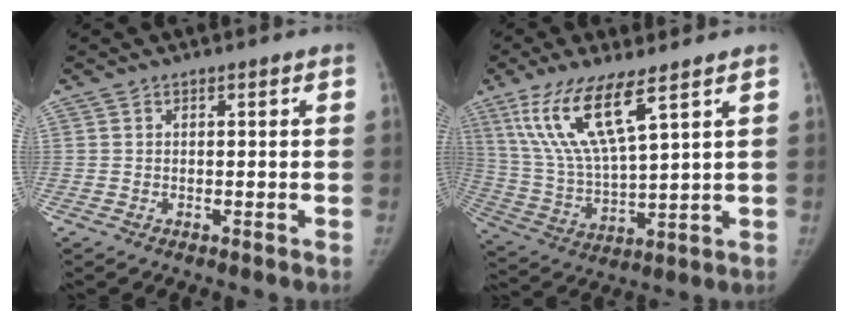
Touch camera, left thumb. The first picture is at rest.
{"total": 14.5, "force": [8.0, 3.4, 11.6], "torque": [-0.243, -0.035, 0.167]}